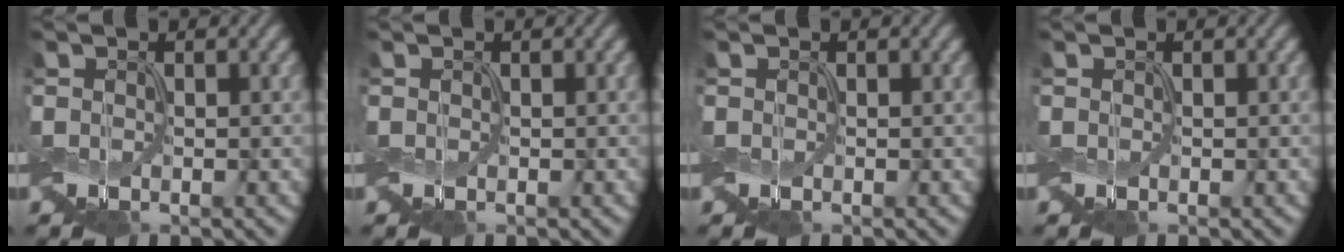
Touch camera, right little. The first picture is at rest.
{"total": 0.0}
{"total": 0.0}
{"total": 0.0}